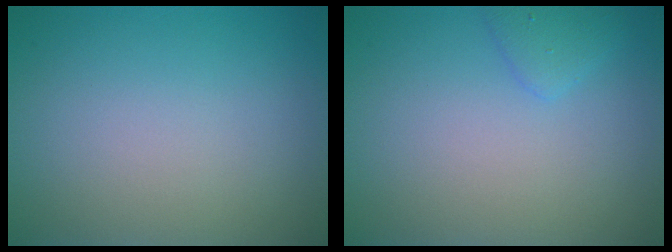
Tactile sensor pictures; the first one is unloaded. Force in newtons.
{"total": 1.4, "press": 1.4, "slide": 0.1}